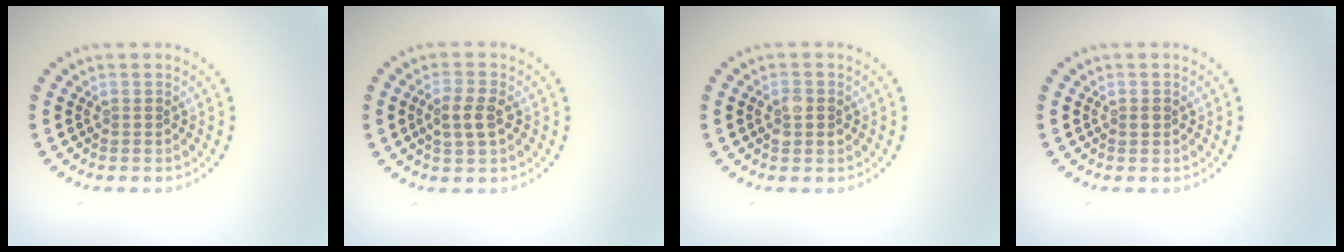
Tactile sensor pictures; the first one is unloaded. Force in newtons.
{"total": 2.6, "press": 2.6, "slide": 0.4}
{"total": 2.1, "press": 2.1, "slide": 0.0}
{"total": 0.9, "press": 0.9, "slide": 0.0}